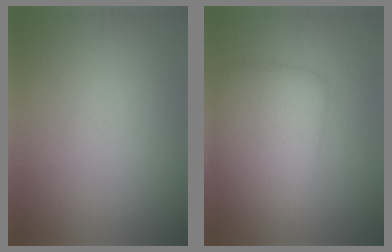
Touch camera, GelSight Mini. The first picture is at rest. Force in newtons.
{"total": 6.0, "press": 6.0, "slide": 0.1}